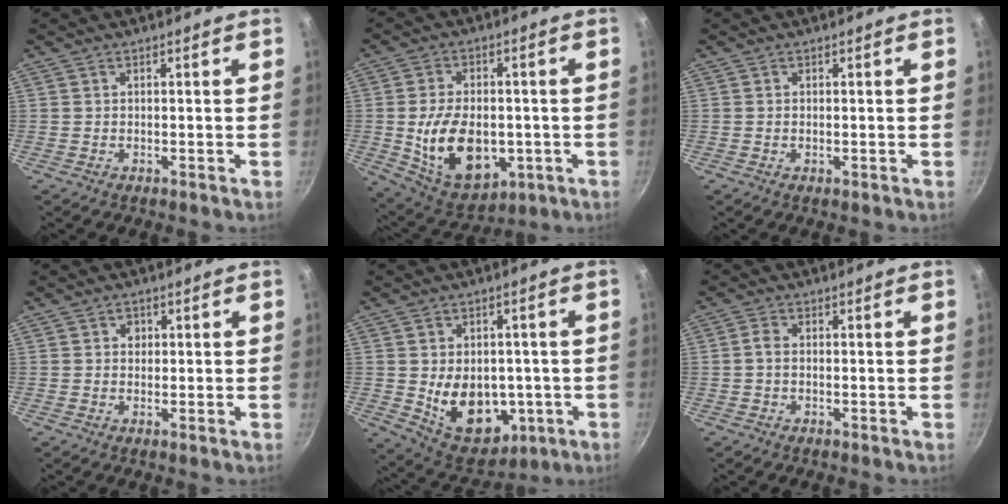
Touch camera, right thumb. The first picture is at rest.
{"total": 16.4, "force": [-2.3, 10.6, 12.3], "torque": [-0.182, -0.002, -0.018]}
{"total": 0.5, "force": [0.0, 0.3, 0.4], "torque": [-0.007, 0.000, -0.001]}
{"total": 1.9, "force": [0.4, 1.7, 0.7], "torque": [0.000, -0.004, 0.003]}
{"total": 14.7, "force": [-1.9, 10.6, 10.0], "torque": [-0.118, -0.009, -0.002]}
{"total": 2.0, "force": [-0.1, 1.3, 1.5], "torque": [-0.032, 0.008, -0.006]}